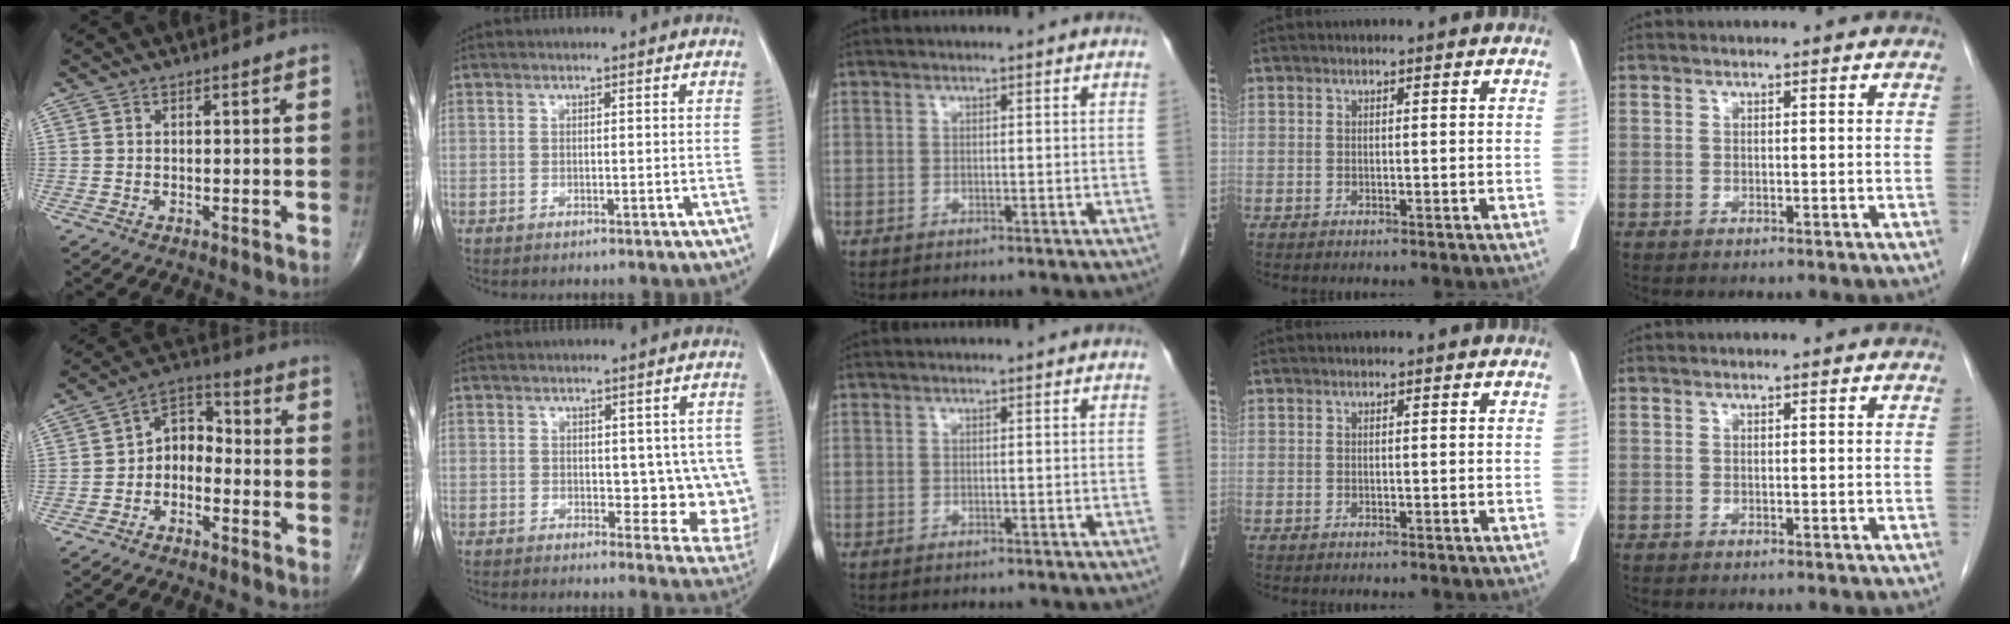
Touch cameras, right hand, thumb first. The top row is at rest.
{"thumb": {"total": 6.8, "force": [-2.3, 4.8, 4.2], "torque": [-0.049, 0.042, -0.058]}, "index": {"total": 7.3, "force": [0.4, 4.4, 5.7], "torque": [-0.031, 0.001, 0.009]}}